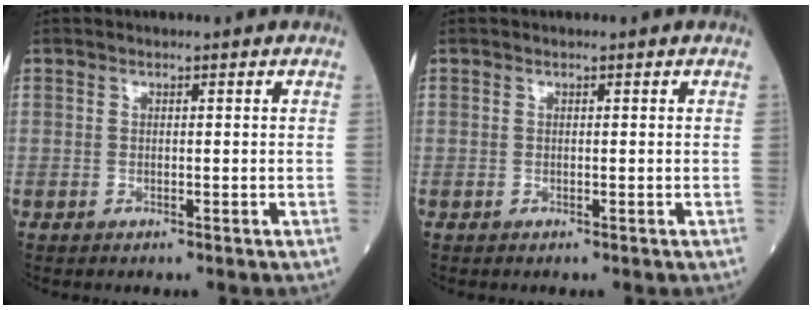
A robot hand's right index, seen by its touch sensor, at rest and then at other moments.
{"total": 0.0}